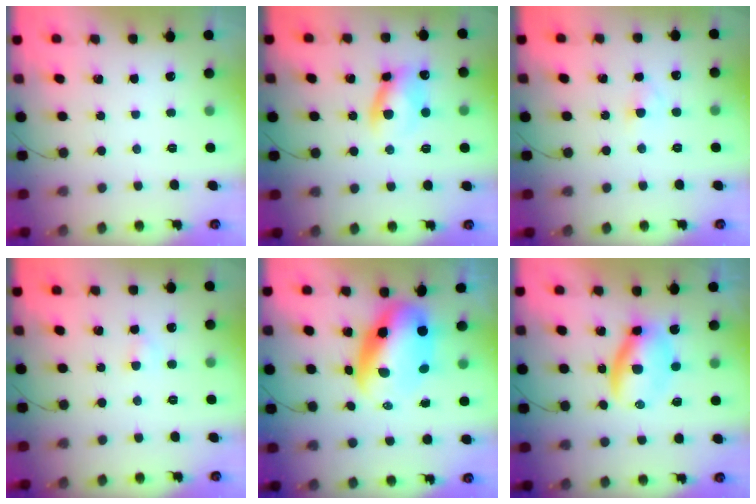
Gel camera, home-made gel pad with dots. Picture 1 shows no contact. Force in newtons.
{"total": 9.4, "press": 9.4, "slide": 0.7}
{"total": 2.5, "press": 2.3, "slide": 1.0}
{"total": 2.6, "press": 2.4, "slide": 0.9}
{"total": 9.8, "press": 9.5, "slide": 2.5}
{"total": 6.8, "press": 6.7, "slide": 1.2}